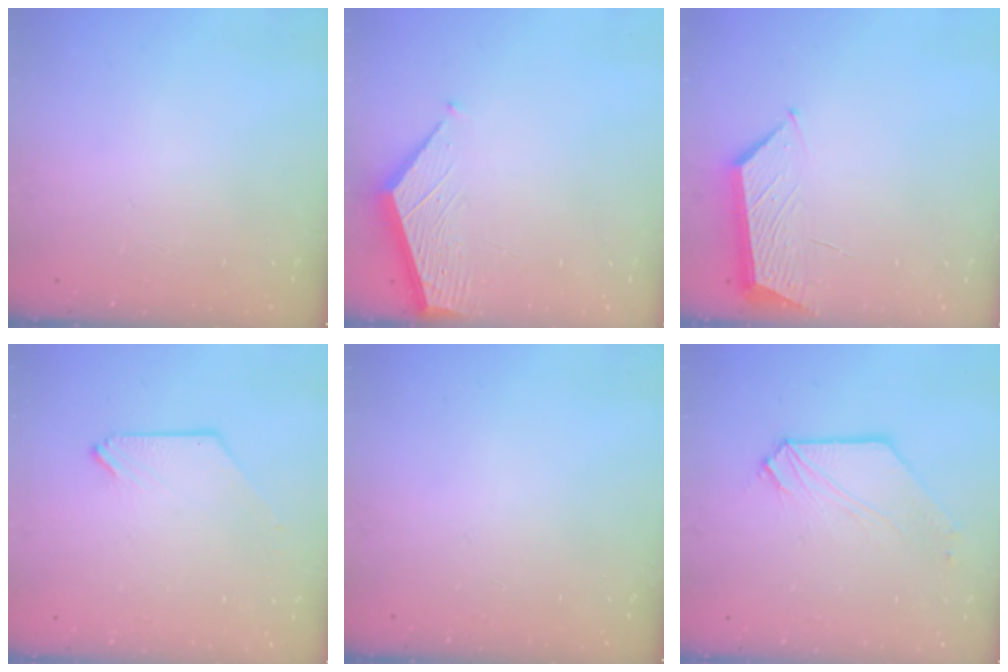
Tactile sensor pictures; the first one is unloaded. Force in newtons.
{"total": 3.3, "press": 3.3, "slide": 0.4}
{"total": 5.3, "press": 5.3, "slide": 0.6}
{"total": 0.0}
{"total": 0.0}
{"total": 3.8, "press": 3.8, "slide": 0.4}